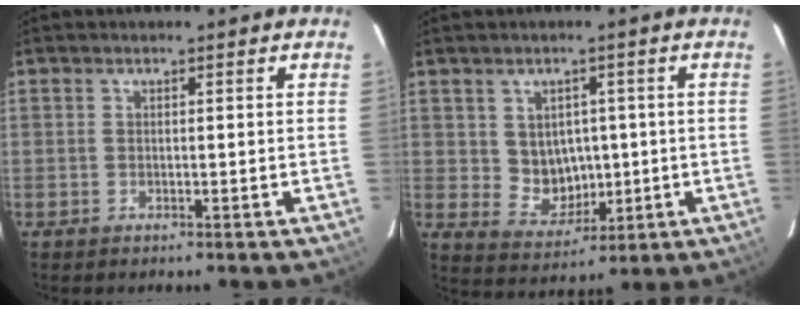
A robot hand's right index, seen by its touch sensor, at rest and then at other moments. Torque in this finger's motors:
{"motor_torque": [0.22, 0.06, 0.02, 0.01]}